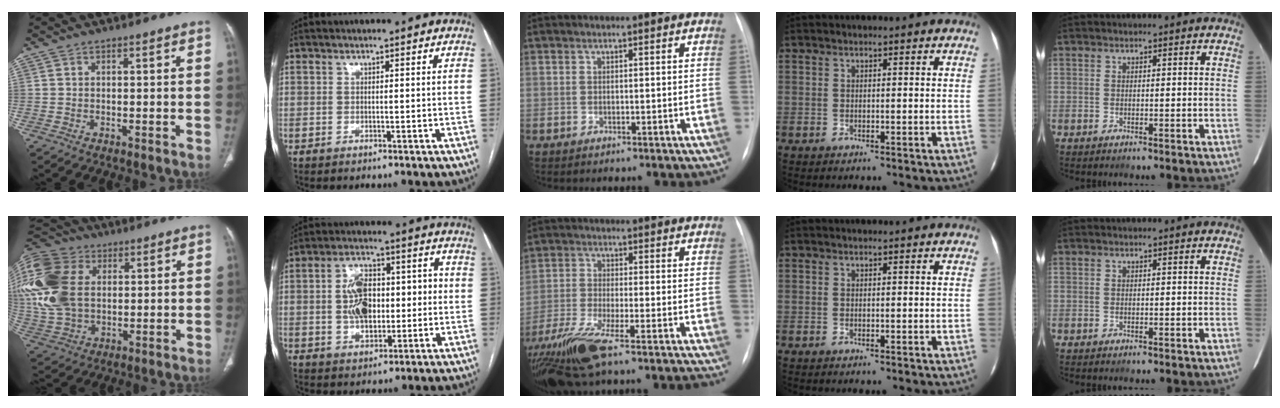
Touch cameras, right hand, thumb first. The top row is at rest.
{"thumb": {"total": 23.0, "force": [4.6, 16.2, 15.6], "torque": [-0.366, 0.015, 0.091]}, "index": {"total": 10.5, "force": [-0.2, 6.4, 8.3], "torque": [-0.150, 0.034, 0.002]}, "middle": {"total": 14.7, "force": [-11.8, 0.1, 8.8], "torque": [-0.177, -0.036, -0.203]}}